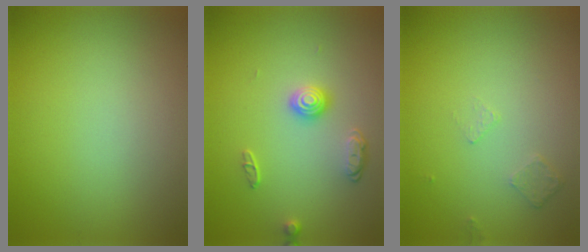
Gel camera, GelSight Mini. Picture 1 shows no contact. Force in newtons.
{"total": 2.1, "press": 1.6, "slide": 1.4}
{"total": 0.8, "press": 0.6, "slide": 0.5}